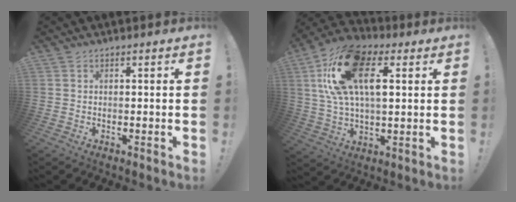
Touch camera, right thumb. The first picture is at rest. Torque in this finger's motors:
{"motor_torque": [2.31, 2.70, 0.23, 0.22, 0.56]}